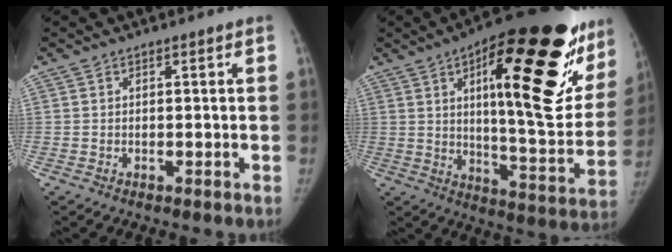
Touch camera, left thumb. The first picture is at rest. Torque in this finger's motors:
{"motor_torque": [2.49, 2.52, 1.47, -1.30, 0.21]}